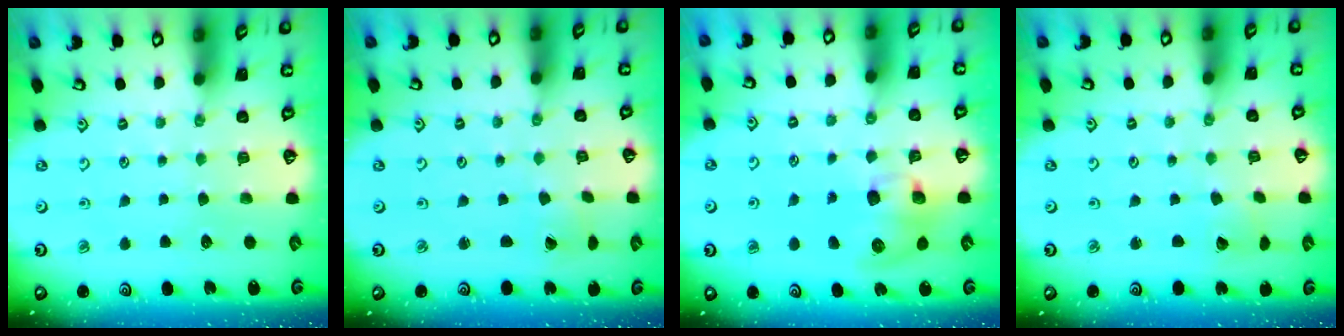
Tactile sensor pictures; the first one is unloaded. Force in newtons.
{"total": 1.2, "press": 1.2, "slide": 0.4}
{"total": 9.6, "press": 9.5, "slide": 1.4}
{"total": 2.3, "press": 2.3, "slide": 0.0}